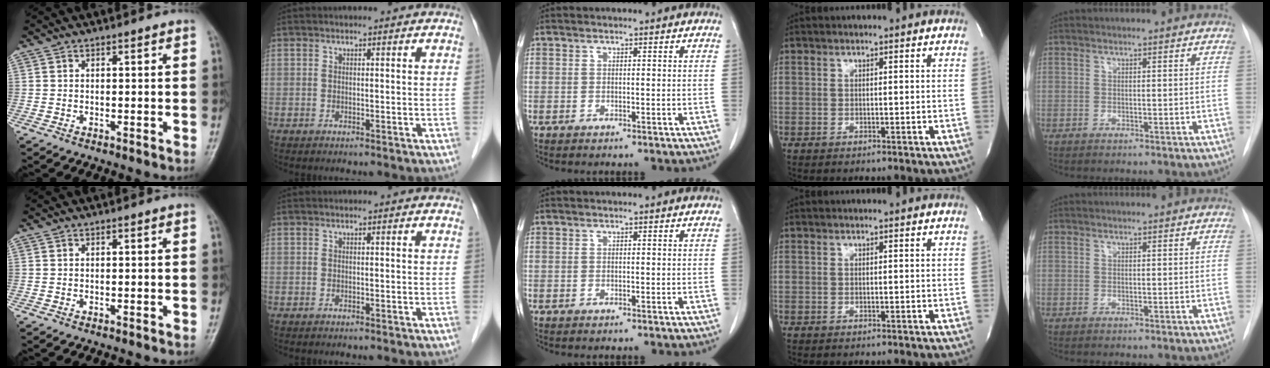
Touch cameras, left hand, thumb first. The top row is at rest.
{}